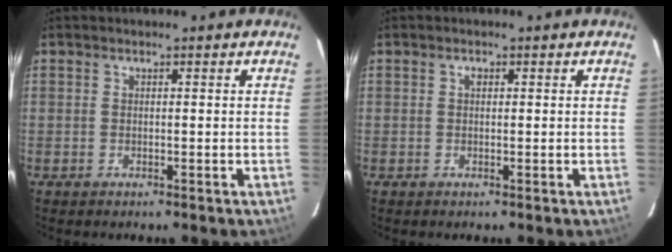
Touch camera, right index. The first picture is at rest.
{"total": 0.7, "force": [0.2, 0.5, 0.4], "torque": [-0.007, 0.004, 0.003]}